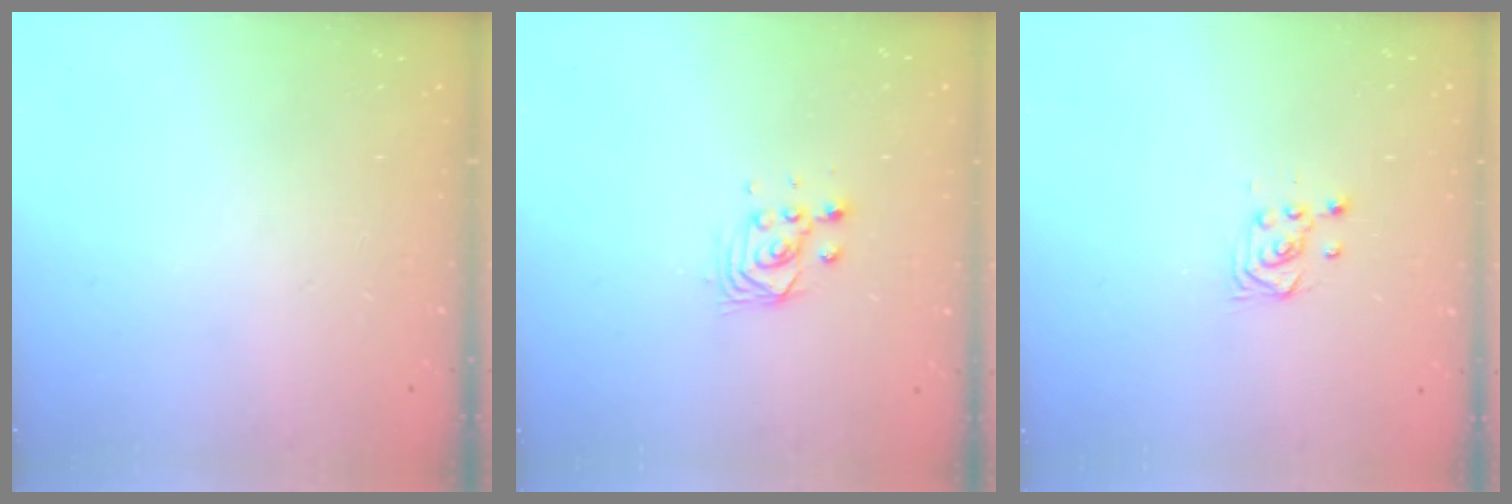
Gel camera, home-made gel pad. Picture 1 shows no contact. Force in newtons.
{"total": 2.8, "press": 2.8, "slide": 0.2}
{"total": 3.7, "press": 3.5, "slide": 1.1}